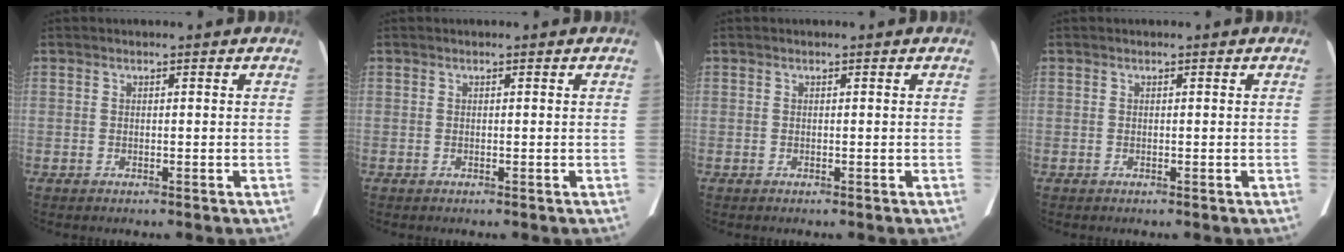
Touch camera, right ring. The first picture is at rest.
{"total": 0.0}
{"total": 0.0}
{"total": 0.0}